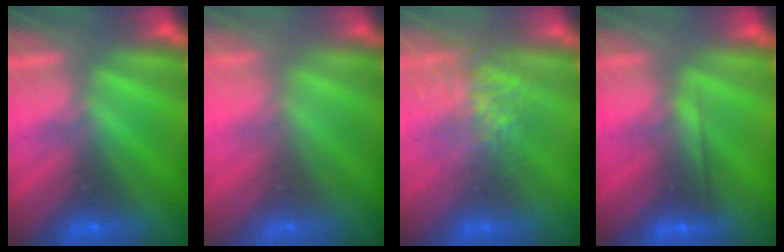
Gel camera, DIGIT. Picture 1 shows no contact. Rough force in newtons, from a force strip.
{"total": 9.0}
{"total": 3.6}
{"total": 1.9}